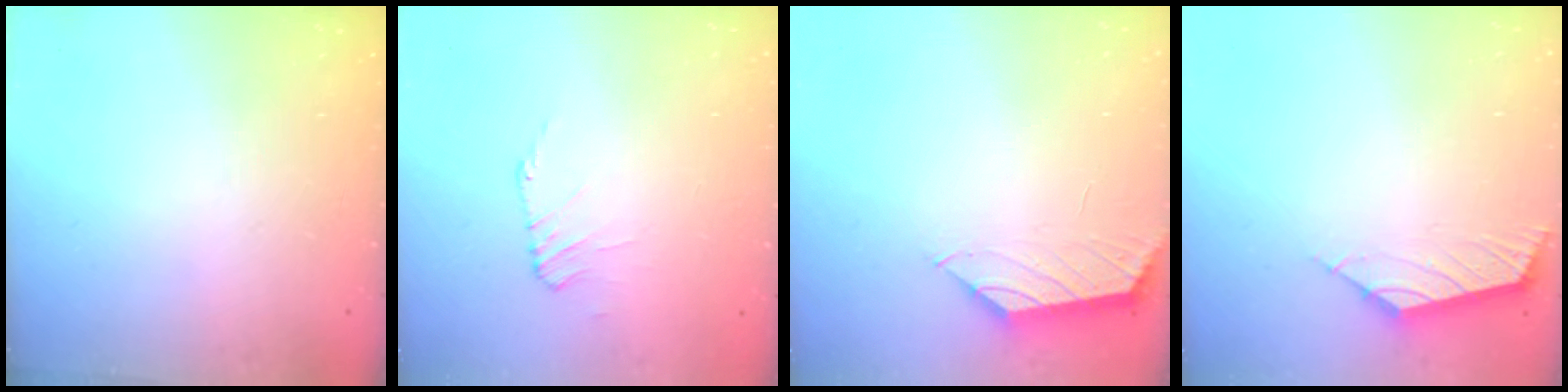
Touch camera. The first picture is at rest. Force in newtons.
{"total": 1.1, "press": 1.0, "slide": 0.3}
{"total": 1.3, "press": 1.2, "slide": 0.4}
{"total": 2.9, "press": 2.8, "slide": 0.7}